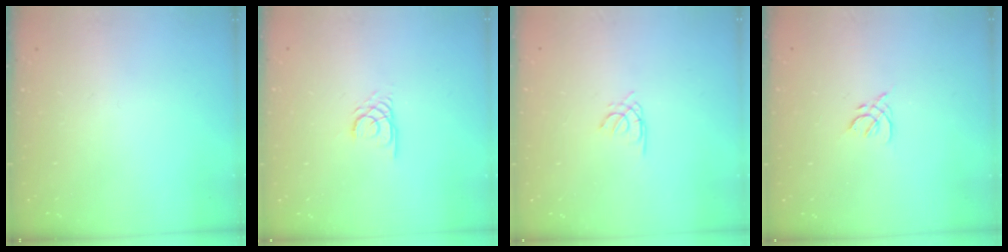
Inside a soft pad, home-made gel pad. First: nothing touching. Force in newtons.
{"total": 2.4, "press": 2.4, "slide": 0.2}
{"total": 1.5, "press": 1.4, "slide": 0.4}
{"total": 2.0, "press": 1.9, "slide": 0.6}